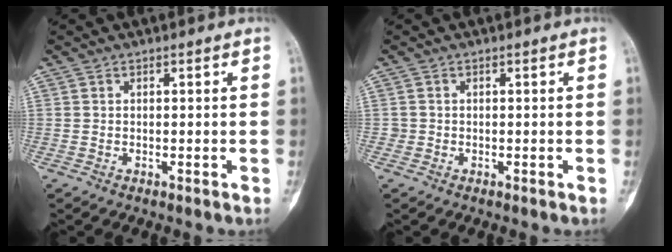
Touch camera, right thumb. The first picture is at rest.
{"total": 0.7, "force": [-0.1, 0.7, 0.0], "torque": [0.004, 0.005, -0.004]}